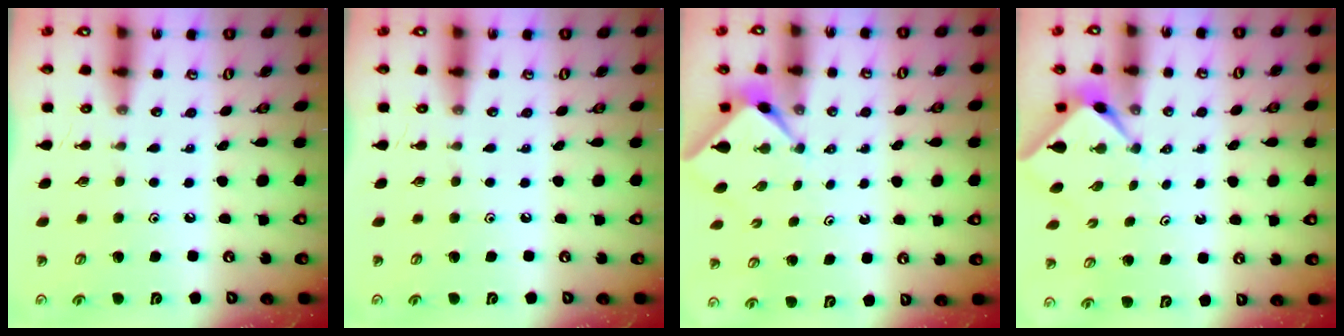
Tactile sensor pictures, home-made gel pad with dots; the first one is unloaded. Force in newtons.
{"total": 0.0}
{"total": 2.3, "press": 2.3, "slide": 0.4}
{"total": 2.3, "press": 2.3, "slide": 0.4}